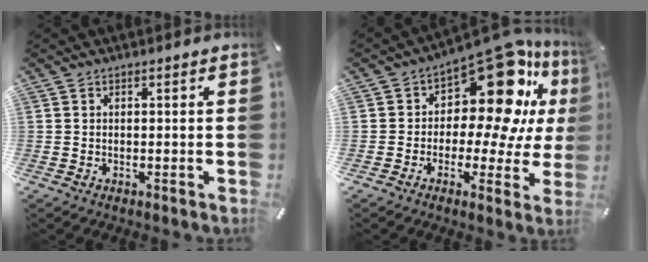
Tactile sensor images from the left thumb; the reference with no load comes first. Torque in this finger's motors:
{"motor_torque": [1.92, 1.46, 0.36, 0.05, 0.28]}